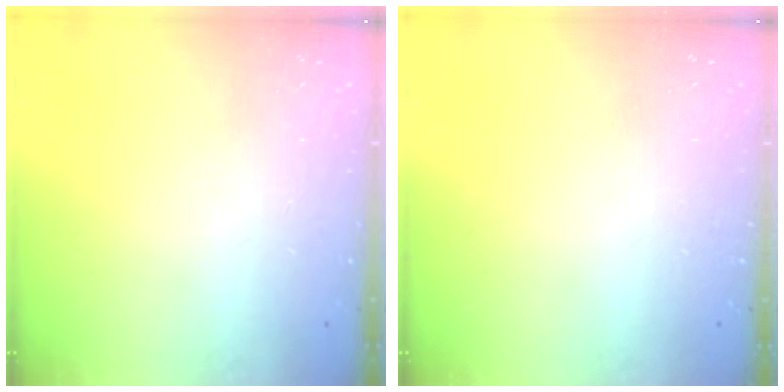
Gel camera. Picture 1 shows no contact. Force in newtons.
{"total": 0.0}